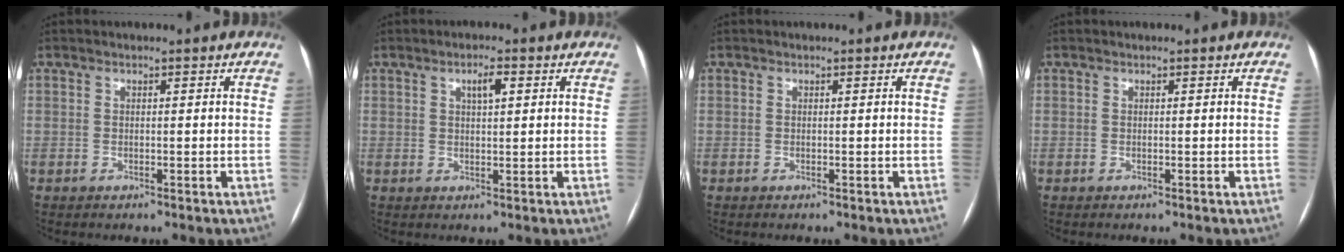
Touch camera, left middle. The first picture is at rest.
{"total": 2.8, "force": [1.2, 0.7, 2.5], "torque": [-0.043, 0.003, 0.019]}
{"total": 0.0}
{"total": 0.0}